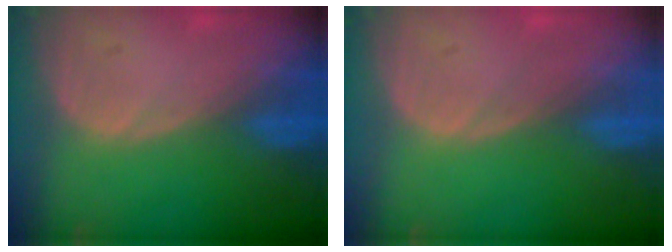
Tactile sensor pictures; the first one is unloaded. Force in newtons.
{"total": 0.0}